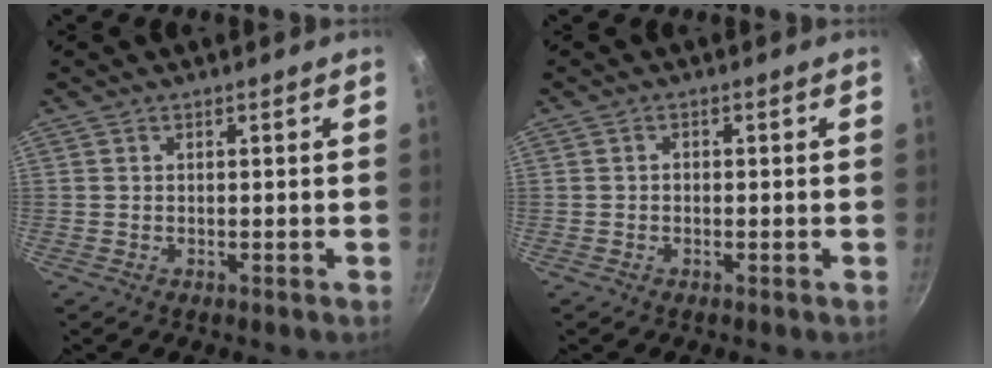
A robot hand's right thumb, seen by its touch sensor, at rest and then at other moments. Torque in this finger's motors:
{"motor_torque": [-0.30, 0.01, -0.03, 0.23, -0.02]}